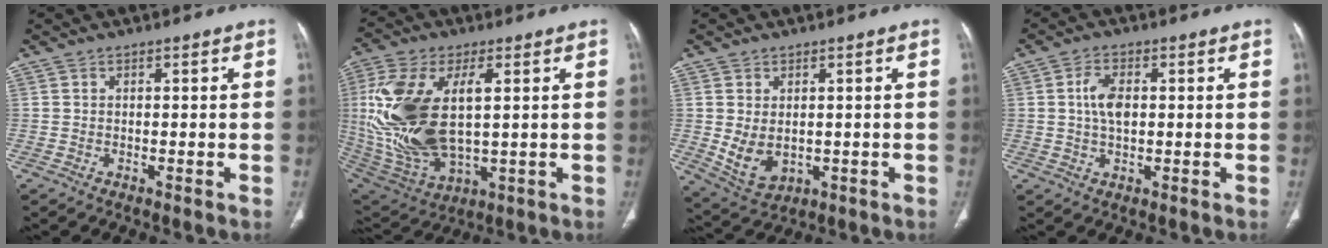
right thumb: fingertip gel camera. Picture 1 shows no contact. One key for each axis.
{"total": 22.8, "fx": 2.2, "fy": 11.4, "fz": 19.6, "tx": -0.421, "ty": -0.015, "tz": 0.055}
{"total": 6.6, "fx": -0.1, "fy": 4.7, "fz": 4.7, "tx": -0.080, "ty": -0.010, "tz": 0.022}
{"total": 5.2, "fx": 0.6, "fy": 2.8, "fz": 4.3, "tx": -0.087, "ty": 0.003, "tz": 0.011}